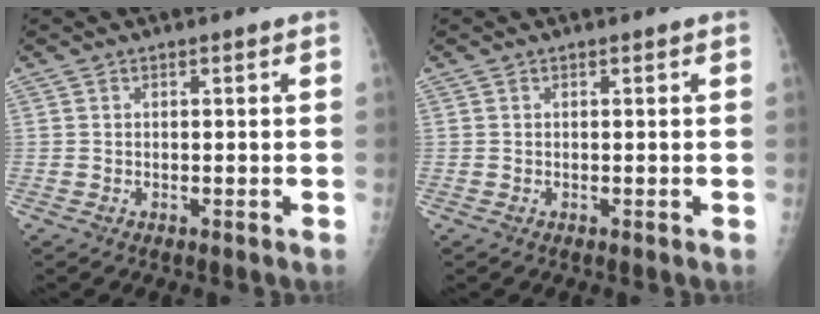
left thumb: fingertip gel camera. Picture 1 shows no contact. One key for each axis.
{"total": 0.0}